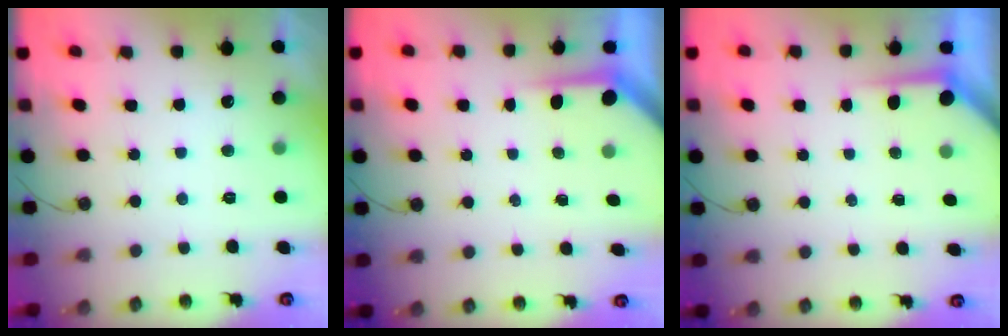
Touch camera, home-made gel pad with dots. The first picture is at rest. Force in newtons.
{"total": 3.9, "press": 3.9, "slide": 0.4}
{"total": 3.6, "press": 3.5, "slide": 0.4}